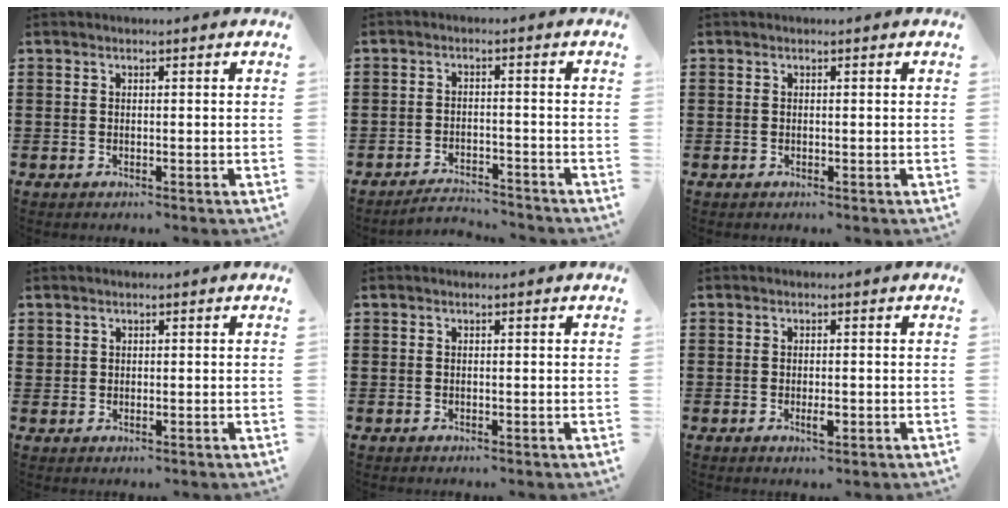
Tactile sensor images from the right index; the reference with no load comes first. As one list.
[{"total": 3.0, "force": [-3.0, 0.3, 0.1], "torque": [-0.009, 0.003, -0.063]}, {"total": 0.0}, {"total": 0.7, "force": [0.4, 0.6, 0.1], "torque": [-0.004, 0.002, 0.007]}, {"total": 0.0}, {"total": 2.0, "force": [-0.7, 0.6, 1.8], "torque": [-0.039, -0.004, -0.014]}]